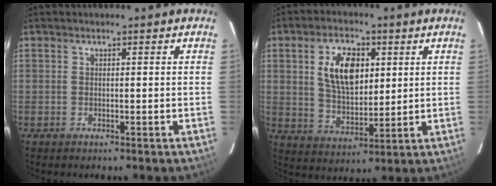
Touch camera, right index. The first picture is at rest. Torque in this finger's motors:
{"motor_torque": [0.92, 0.68, 0.47, 0.09]}